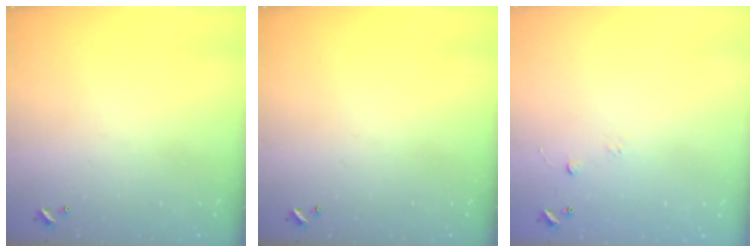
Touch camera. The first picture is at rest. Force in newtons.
{"total": 0.0}
{"total": 6.6, "press": 6.6, "slide": 0.6}